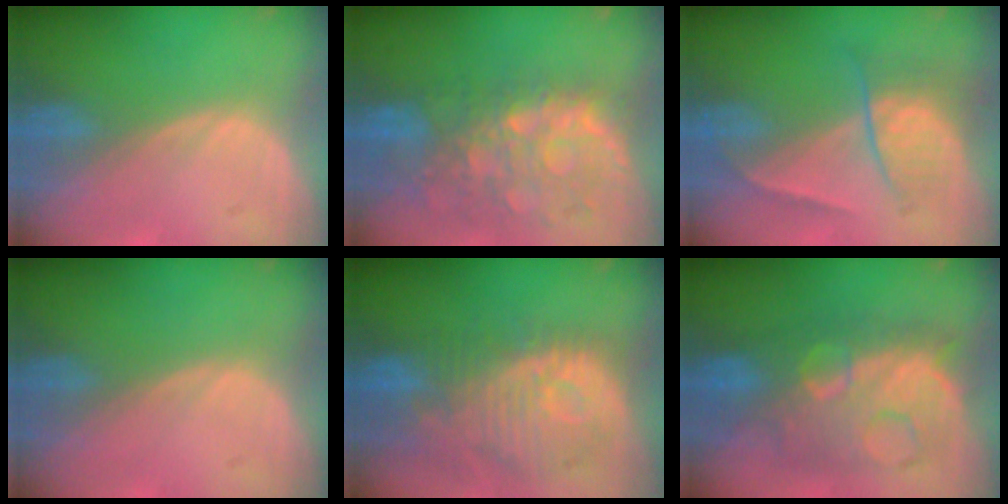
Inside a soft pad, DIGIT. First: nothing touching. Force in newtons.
{"total": 10.9, "press": 9.5, "slide": 5.2}
{"total": 6.7, "press": 5.8, "slide": 3.3}
{"total": 0.0}
{"total": 12.4, "press": 11.1, "slide": 5.6}
{"total": 10.8, "press": 10.8, "slide": 1.0}